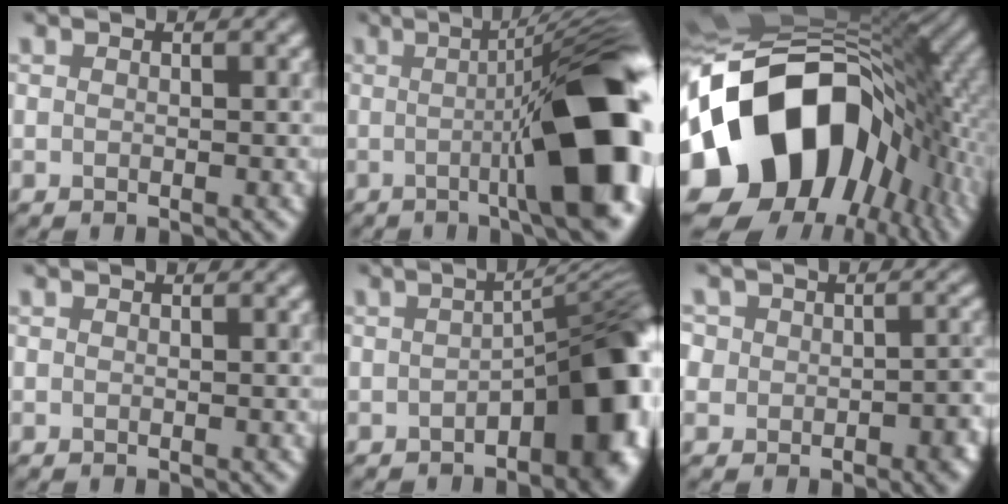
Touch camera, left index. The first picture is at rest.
{"total": 15.2, "force": [-1.2, 3.5, 14.8], "torque": [-0.157, 0.016, -0.028]}
{"total": 20.8, "force": [-3.2, 15.1, 13.9], "torque": [-0.290, -0.020, -0.058]}
{"total": 0.0}
{"total": 11.5, "force": [-3.2, 5.3, 9.7], "torque": [-0.095, 0.002, -0.049]}
{"total": 6.6, "force": [-1.1, 5.5, 3.4], "torque": [-0.023, 0.014, -0.047]}